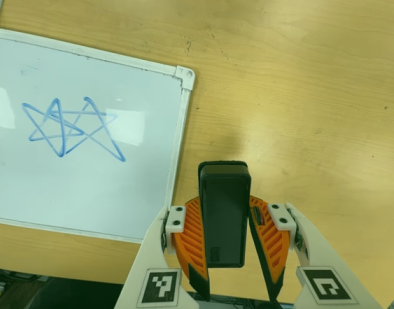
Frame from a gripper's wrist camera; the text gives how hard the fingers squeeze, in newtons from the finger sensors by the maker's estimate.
{"total": 8.1, "left": 6.1, "right": 10.2}